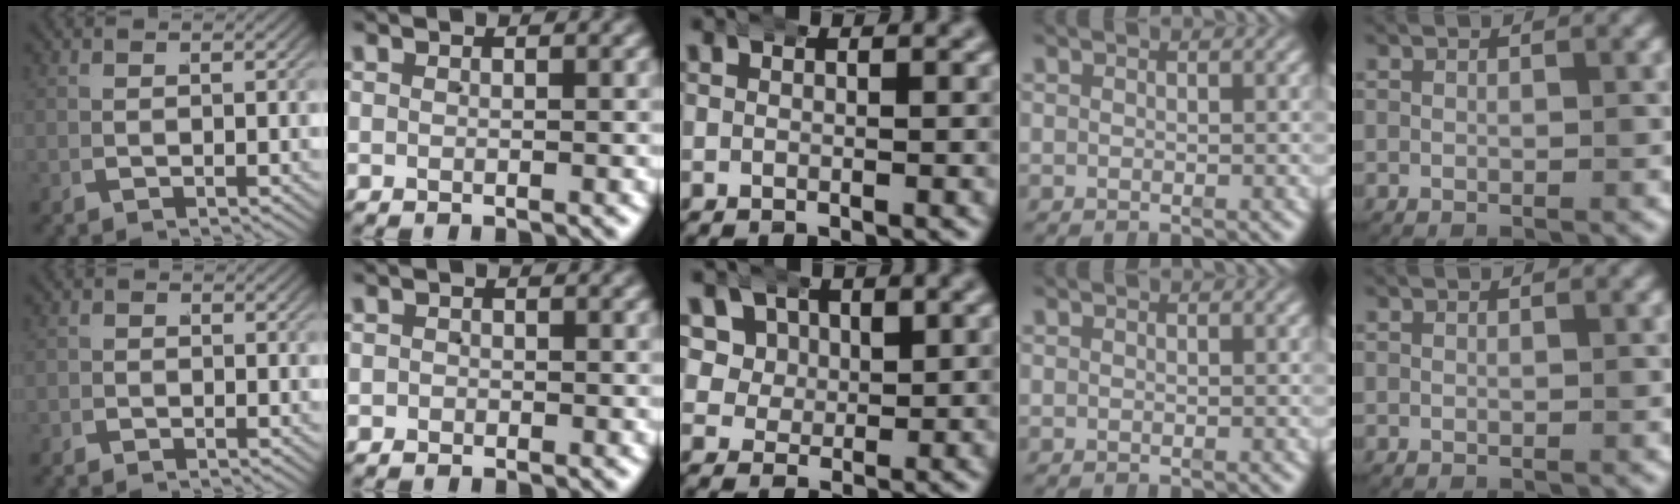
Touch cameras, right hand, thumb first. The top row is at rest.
{"thumb": {"total": 0.8, "force": [-0.7, 0.3, -0.2], "torque": [0.012, 0.006, -0.022]}, "index": {"total": 0.8, "force": [-0.7, 0.3, -0.3], "torque": [0.010, -0.005, -0.012]}, "middle": {"total": 7.0, "force": [2.9, 5.6, 3.0], "torque": [-0.074, -0.003, 0.046]}}